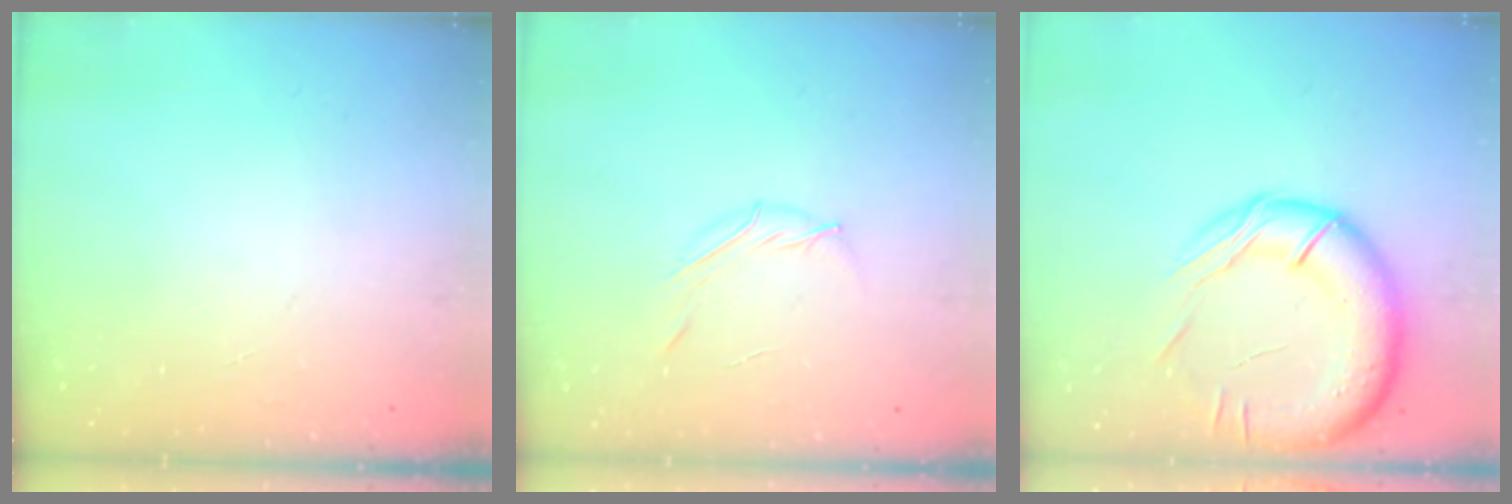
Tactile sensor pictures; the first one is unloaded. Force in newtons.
{"total": 4.0, "press": 3.8, "slide": 1.0}
{"total": 19.3, "press": 19.1, "slide": 2.8}